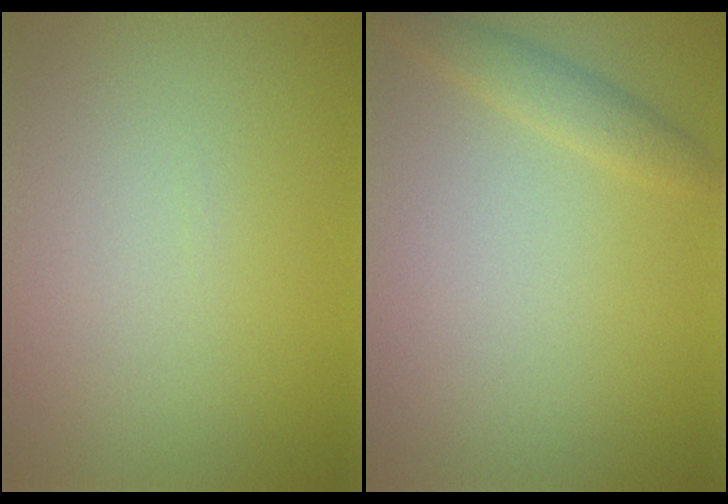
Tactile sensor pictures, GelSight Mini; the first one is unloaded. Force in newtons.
{"total": 1.6, "press": 1.6, "slide": 0.1}